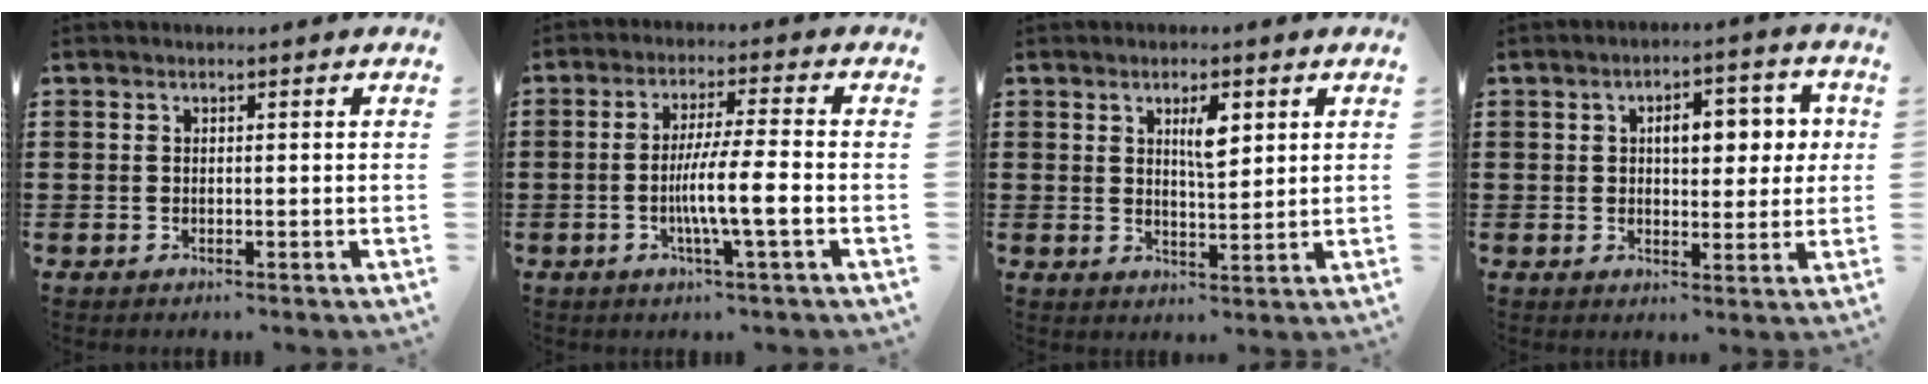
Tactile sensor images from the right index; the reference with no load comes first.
{"total": 7.4, "force": [-1.9, 0.3, 7.1], "torque": [-0.127, -0.006, -0.037]}
{"total": 4.2, "force": [1.7, 1.4, 3.6], "torque": [-0.059, 0.001, 0.024]}
{"total": 6.5, "force": [1.2, 3.6, 5.2], "torque": [-0.078, 0.002, 0.009]}